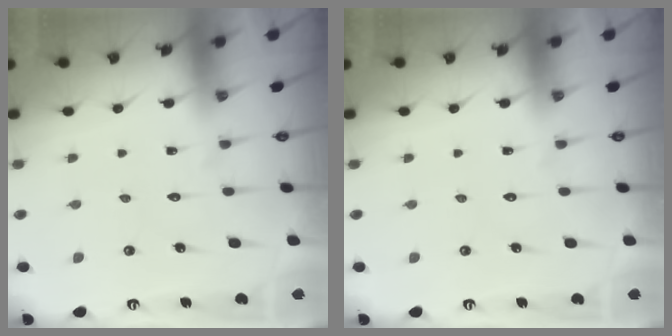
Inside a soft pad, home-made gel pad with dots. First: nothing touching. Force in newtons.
{"total": 0.0}